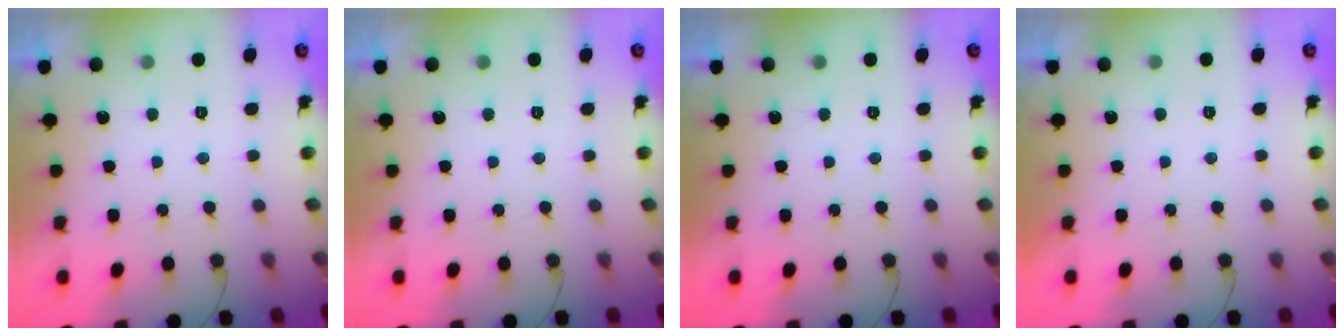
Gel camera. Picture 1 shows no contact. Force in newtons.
{"total": 0.0}
{"total": 0.0}
{"total": 1.8, "press": 1.8, "slide": 0.0}